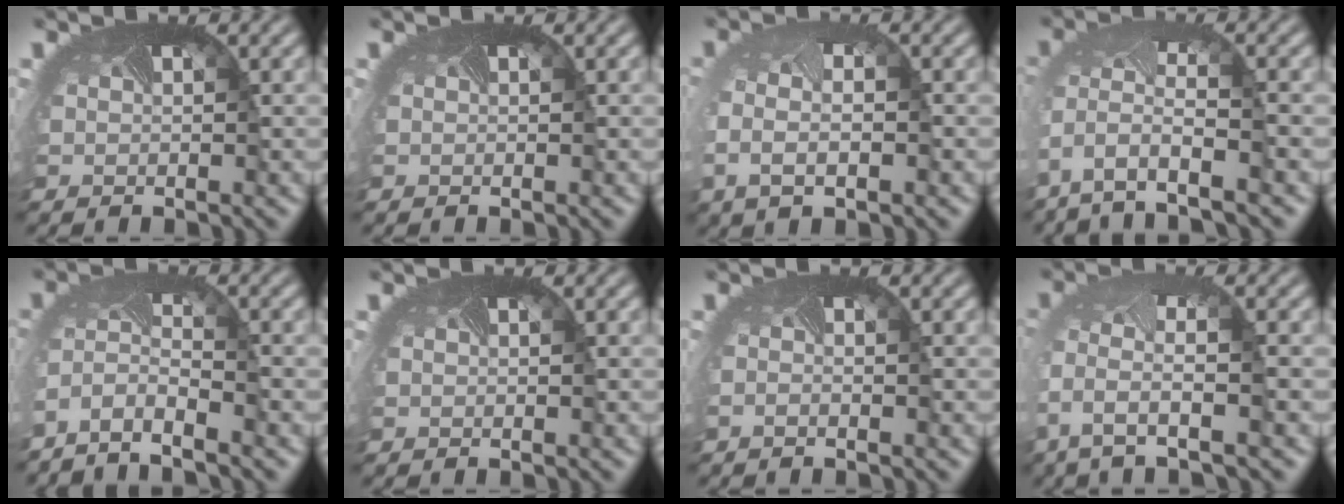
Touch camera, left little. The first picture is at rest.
{"total": 0.0}
{"total": 3.4, "force": [-0.9, 1.8, 2.7], "torque": [-0.078, -0.015, -0.008]}
{"total": 5.8, "force": [-3.1, 2.1, 4.4], "torque": [-0.125, -0.028, -0.053]}
{"total": 3.4, "force": [-3.1, 0.2, 1.2], "torque": [-0.045, -0.018, -0.063]}
{"total": 0.0}
{"total": 0.8, "force": [-0.7, -0.2, 0.0], "torque": [-0.005, -0.011, -0.010]}
{"total": 4.2, "force": [-1.9, 1.5, 3.4], "torque": [-0.102, -0.018, -0.037]}